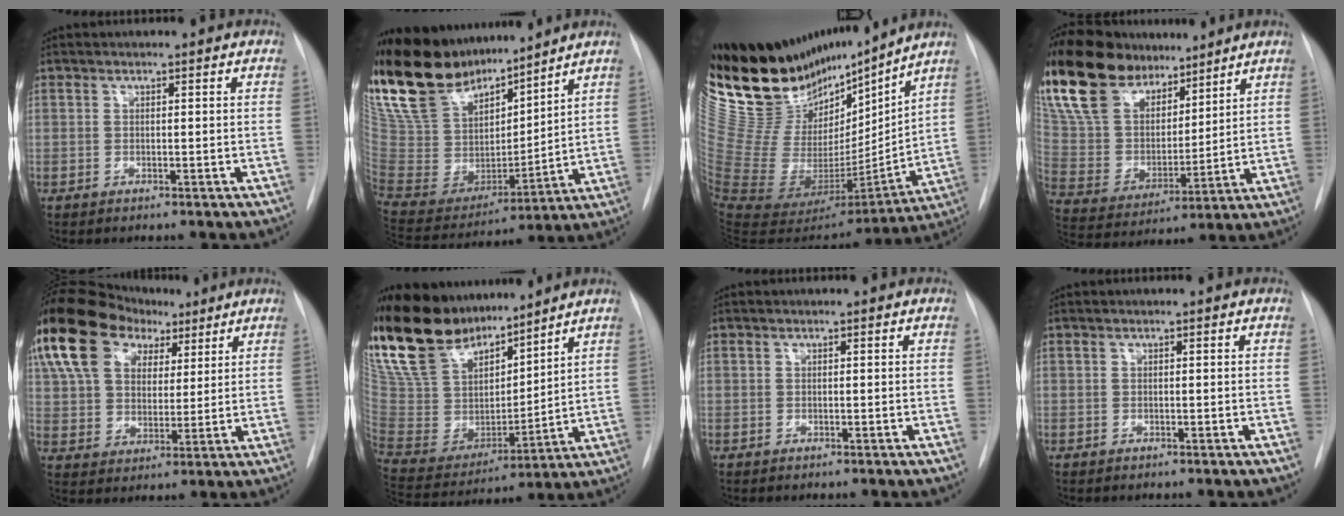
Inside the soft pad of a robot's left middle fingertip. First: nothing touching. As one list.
[{"total": 20.3, "force": [17.6, 5.3, 8.6], "torque": [-0.168, -0.002, 0.341]}, {"total": 28.0, "force": [24.0, 7.2, 12.4], "torque": [-0.212, -0.034, 0.414]}, {"total": 20.5, "force": [15.9, 9.0, 9.3], "torque": [-0.205, 0.025, 0.297]}, {"total": 19.2, "force": [11.0, 12.1, 10.1], "torque": [-0.228, 0.062, 0.196]}, {"total": 20.3, "force": [16.5, 7.2, 9.3], "torque": [-0.194, 0.008, 0.315]}, {"total": 0.0}, {"total": 0.0}]